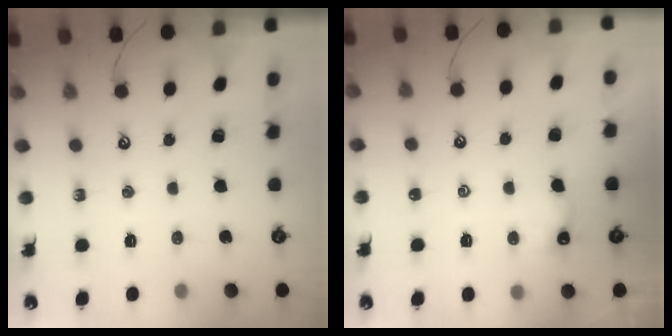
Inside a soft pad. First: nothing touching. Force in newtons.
{"total": 2.2, "press": 2.1, "slide": 0.5}